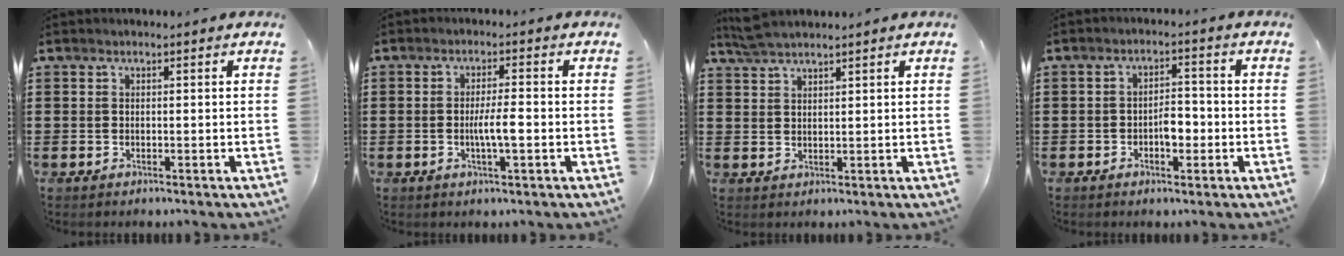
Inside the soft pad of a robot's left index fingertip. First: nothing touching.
{"total": 4.1, "force": [-0.6, 0.7, 4.0], "torque": [-0.077, -0.001, -0.015]}
{"total": 2.1, "force": [2.0, 0.1, 0.7], "torque": [-0.017, 0.002, 0.038]}
{"total": 3.5, "force": [-1.0, 1.7, 2.9], "torque": [-0.047, 0.004, -0.022]}